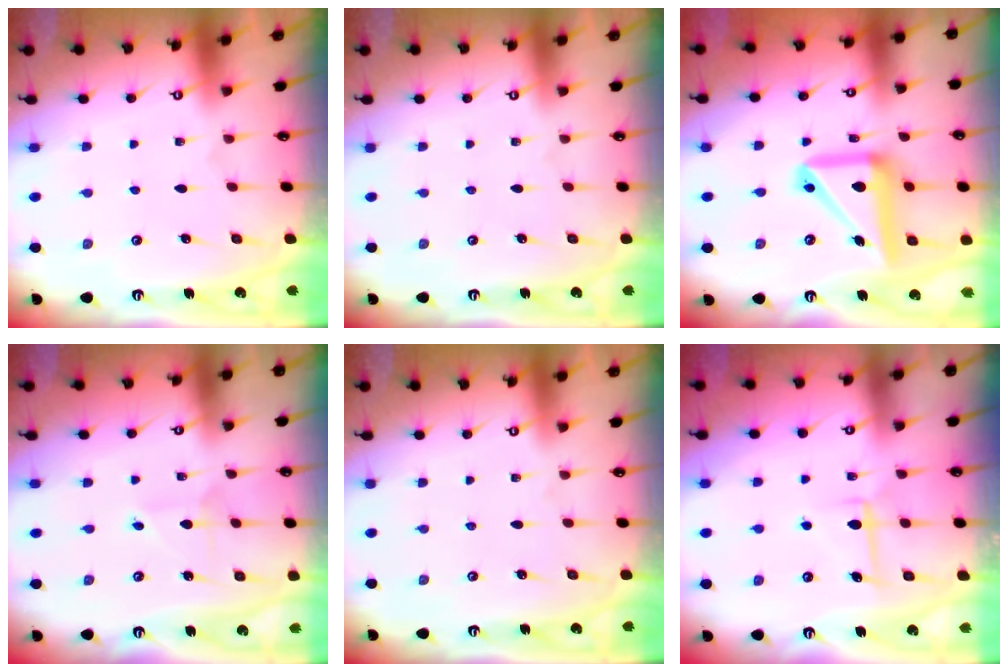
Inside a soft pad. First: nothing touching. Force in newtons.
{"total": 0.0}
{"total": 15.5, "press": 15.3, "slide": 1.8}
{"total": 4.0, "press": 4.0, "slide": 0.4}
{"total": 0.0}
{"total": 5.9, "press": 5.9, "slide": 0.9}